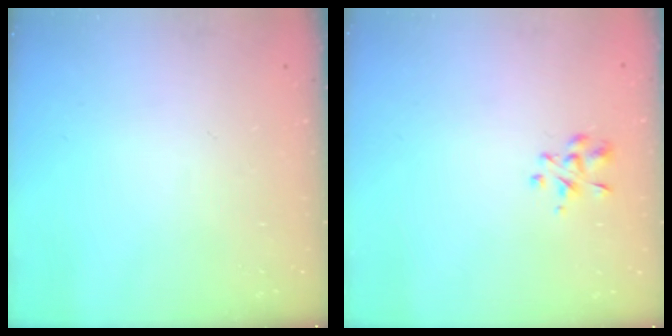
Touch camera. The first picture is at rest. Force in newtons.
{"total": 2.9, "press": 2.7, "slide": 1.0}